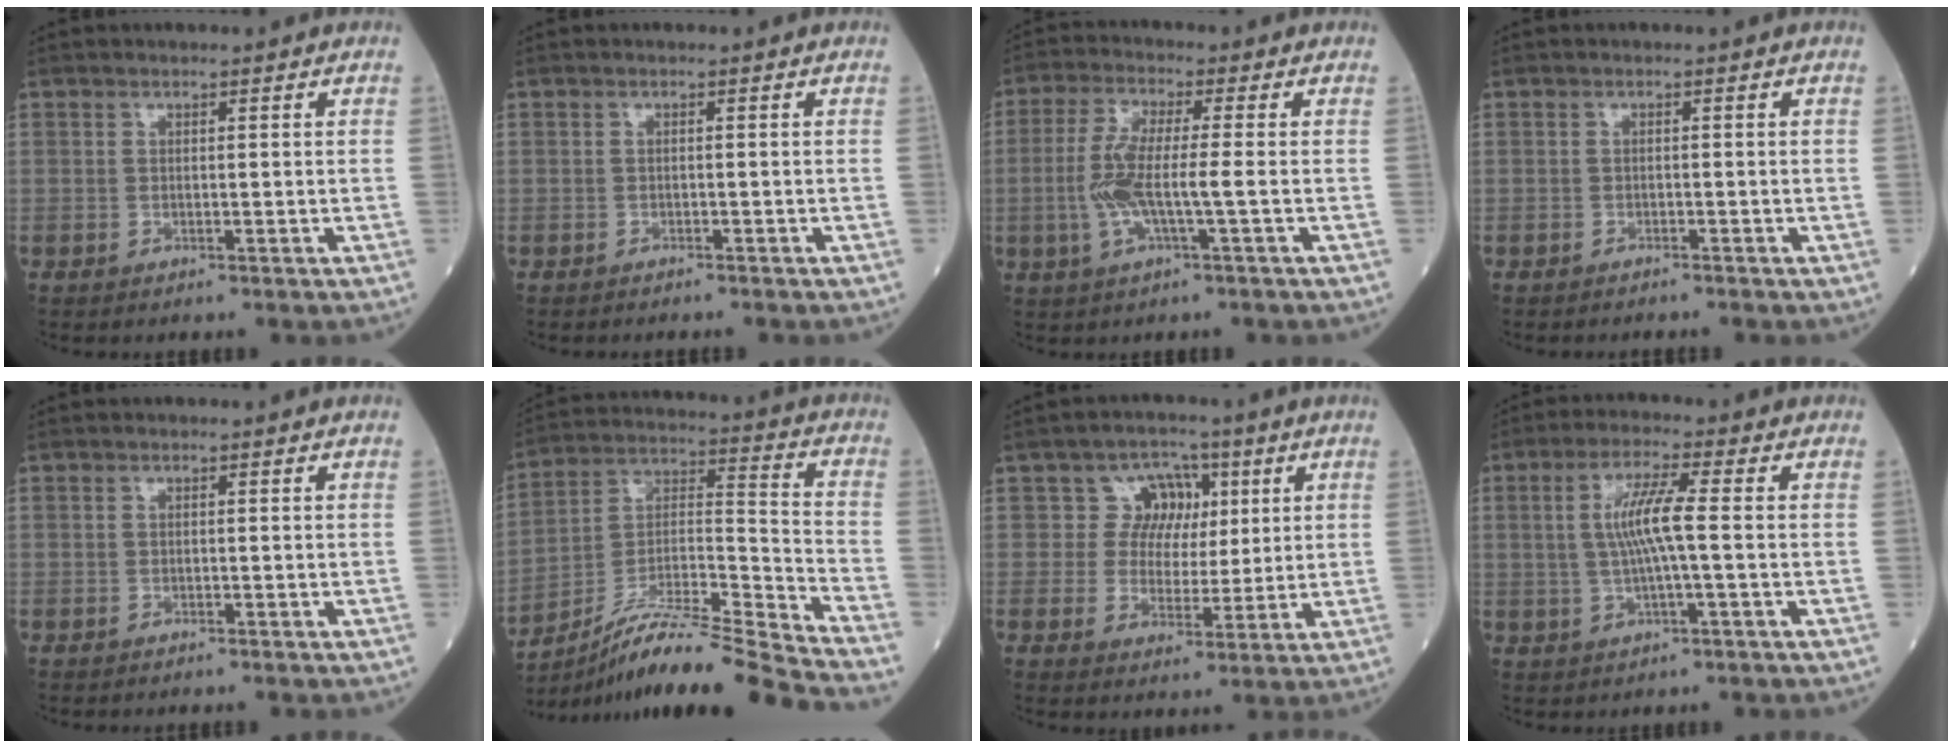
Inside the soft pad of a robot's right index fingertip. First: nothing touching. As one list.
[{"total": 1.4, "force": [-1.4, 0.2, 0.3], "torque": [-0.007, -0.003, -0.018]}, {"total": 7.7, "force": [-1.2, 0.6, 7.5], "torque": [-0.162, 0.003, -0.029]}, {"total": 1.5, "force": [-1.5, 0.3, 0.1], "torque": [-0.002, -0.003, -0.019]}, {"total": 0.8, "force": [-0.8, 0.1, 0.1], "torque": [-0.005, -0.002, -0.013]}, {"total": 20.3, "force": [-17.8, -1.9, 9.5], "torque": [-0.175, 0.002, -0.314]}, {"total": 6.1, "force": [1.8, 5.6, 1.5], "torque": [-0.005, 0.020, 0.026]}, {"total": 6.4, "force": [0.2, 0.0, 6.4], "torque": [-0.127, 0.006, 0.004]}]